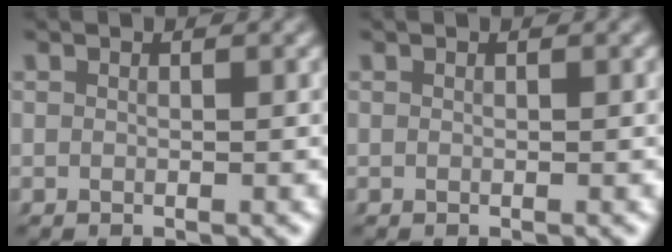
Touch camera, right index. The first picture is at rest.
{"total": 0.0}